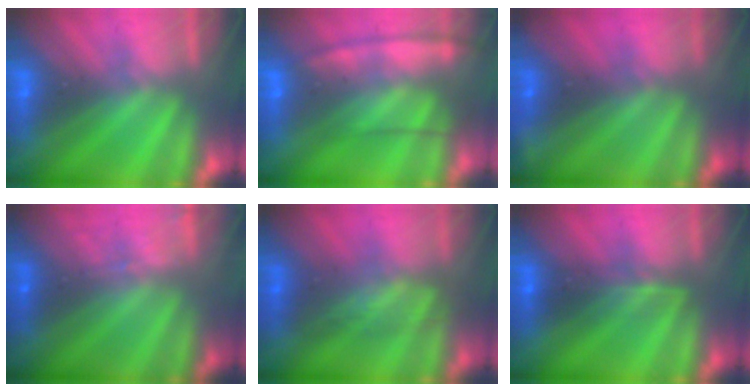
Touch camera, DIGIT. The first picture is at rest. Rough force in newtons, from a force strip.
{"total": 6.1}
{"total": 8.2}
{"total": 1.3}
{"total": 3.3}
{"total": 2.4}